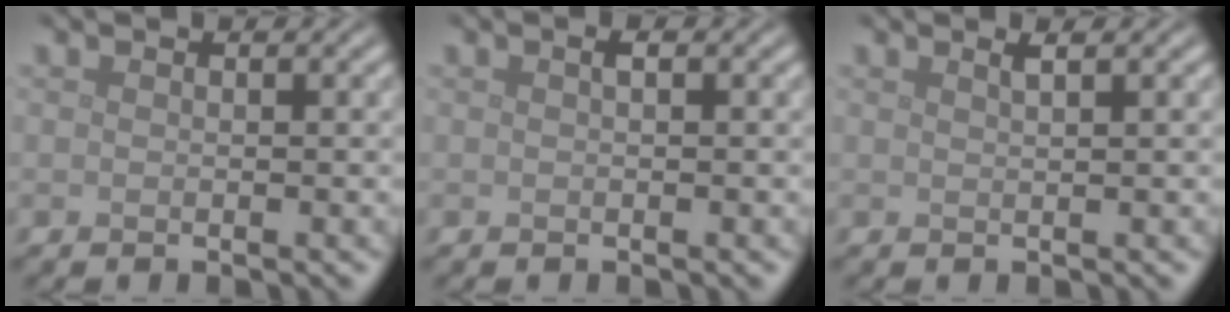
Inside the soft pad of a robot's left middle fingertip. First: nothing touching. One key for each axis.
{"total": 0.6, "fx": 0.1, "fy": 0.1, "fz": 0.6, "tx": -0.011, "ty": 0.005, "tz": 0.004}
{"total": 1.2, "fx": 0.7, "fy": 0.4, "fz": 0.9, "tx": -0.006, "ty": 0.003, "tz": 0.008}